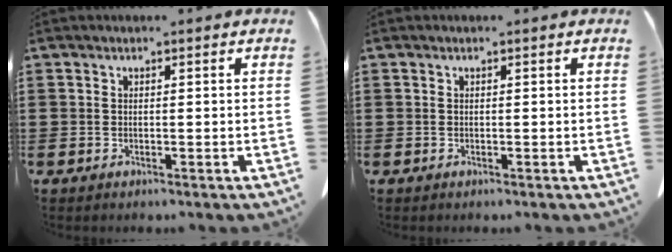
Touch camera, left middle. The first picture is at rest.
{"total": 0.0}